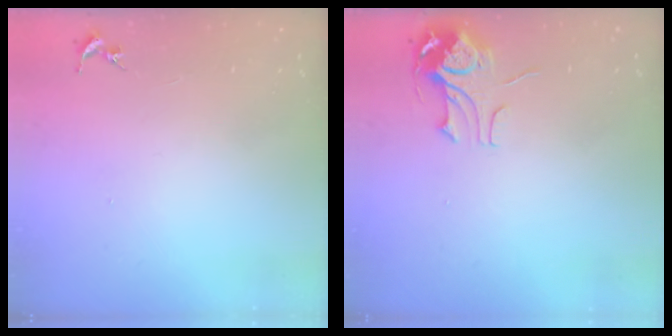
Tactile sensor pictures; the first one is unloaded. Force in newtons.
{"total": 8.3, "press": 8.3, "slide": 0.8}